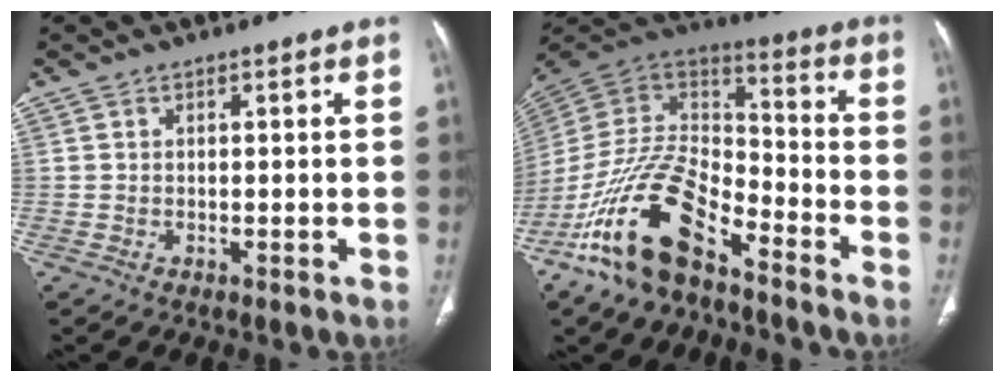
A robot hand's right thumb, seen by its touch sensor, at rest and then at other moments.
{"total": 19.1, "force": [-11.9, 8.3, 12.4], "torque": [-0.216, 0.080, -0.222]}